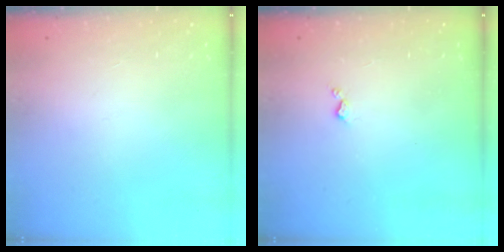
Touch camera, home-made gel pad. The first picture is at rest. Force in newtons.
{"total": 3.5, "press": 3.5, "slide": 0.6}